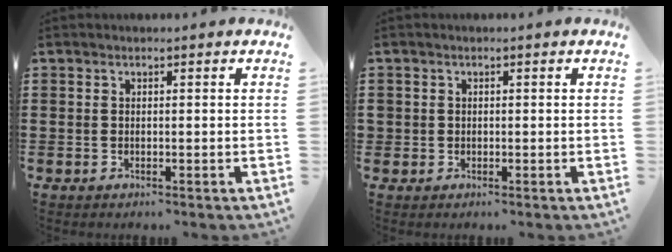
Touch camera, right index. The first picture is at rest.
{"total": 0.9, "force": [0.0, 0.9, 0.2], "torque": [-0.006, 0.004, -0.001]}